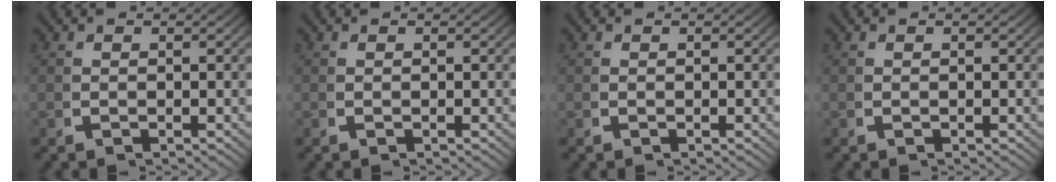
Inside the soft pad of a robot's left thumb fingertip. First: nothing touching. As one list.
[{"total": 0.0}, {"total": 0.0}, {"total": 0.0}]